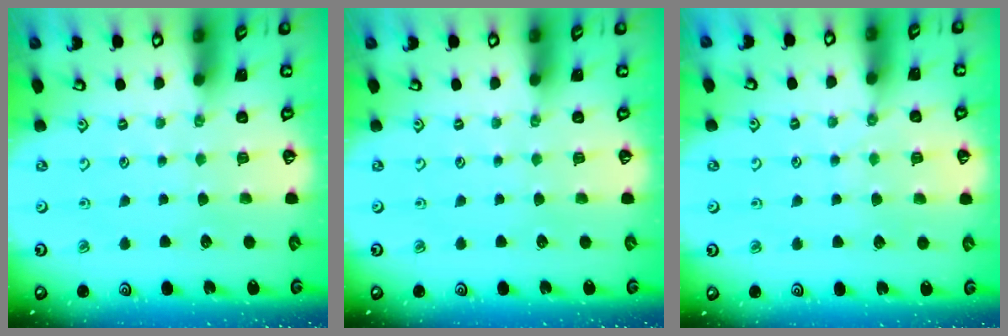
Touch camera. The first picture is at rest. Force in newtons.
{"total": 0.0}
{"total": 6.2, "press": 6.2, "slide": 0.5}